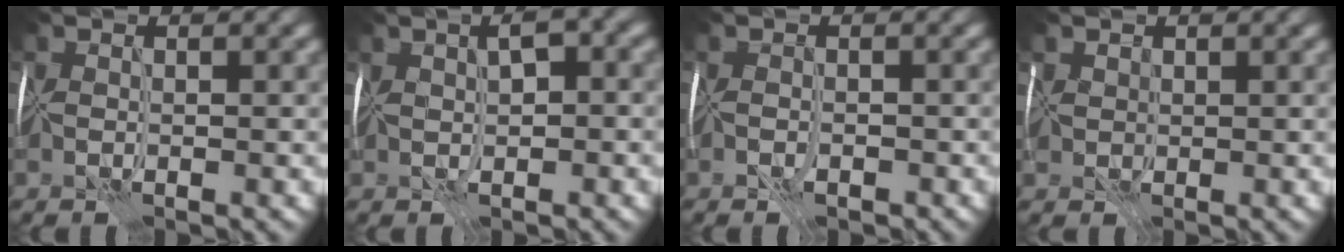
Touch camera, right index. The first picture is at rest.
{"total": 3.1, "force": [0.9, 1.5, 2.6], "torque": [-0.034, 0.013, 0.020]}
{"total": 1.8, "force": [-1.2, 1.0, 0.9], "torque": [-0.008, 0.003, -0.017]}
{"total": 1.8, "force": [1.0, 1.4, 0.6], "torque": [-0.006, 0.004, 0.017]}